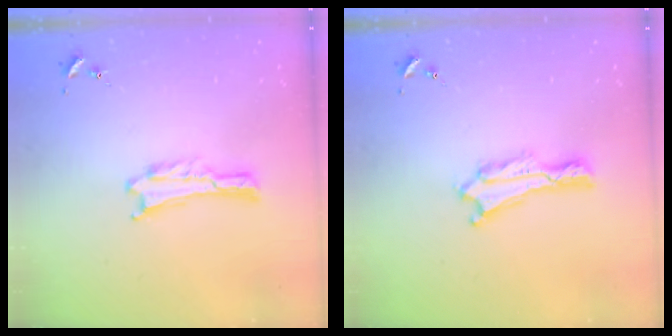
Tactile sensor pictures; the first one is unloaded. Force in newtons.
{"total": 0.7, "press": 0.7, "slide": 0.1}